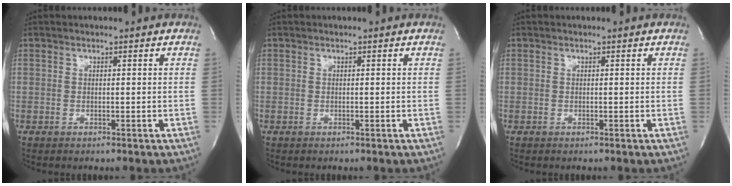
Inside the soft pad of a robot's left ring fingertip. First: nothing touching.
{"total": 0.0}
{"total": 0.0}